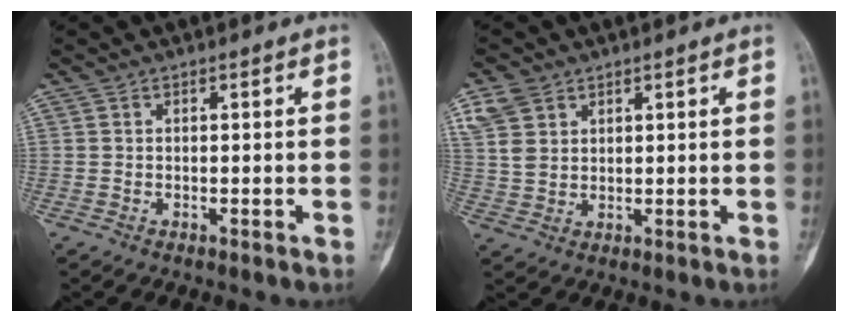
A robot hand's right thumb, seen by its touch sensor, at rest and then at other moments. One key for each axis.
{"total": 5.6, "fx": 3.2, "fy": 3.8, "fz": 2.6, "tx": -0.045, "ty": -0.005, "tz": 0.072}